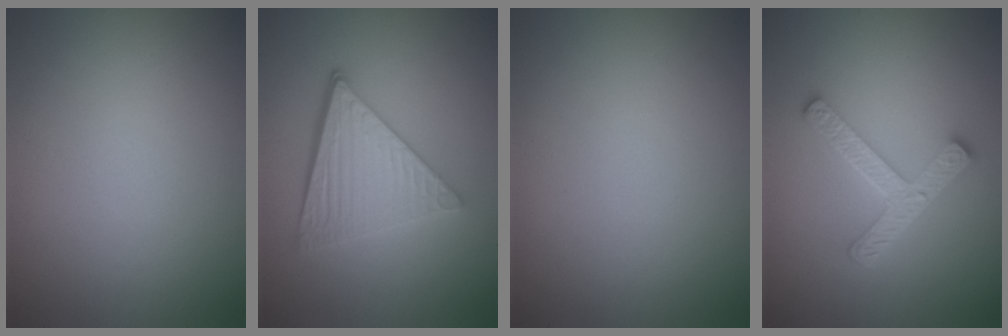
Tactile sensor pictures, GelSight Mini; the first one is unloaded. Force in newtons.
{"total": 5.7, "press": 3.9, "slide": 4.1}
{"total": 0.0}
{"total": 4.4, "press": 3.3, "slide": 2.9}